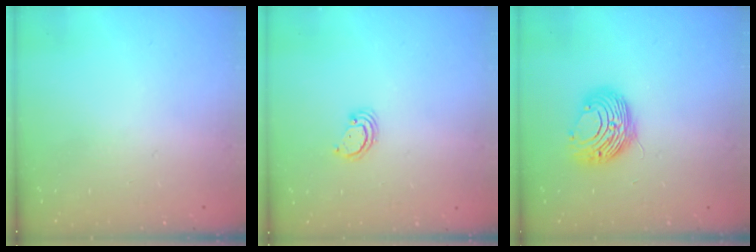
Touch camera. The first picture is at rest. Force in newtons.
{"total": 2.3, "press": 2.3, "slide": 0.2}
{"total": 9.5, "press": 9.5, "slide": 0.1}